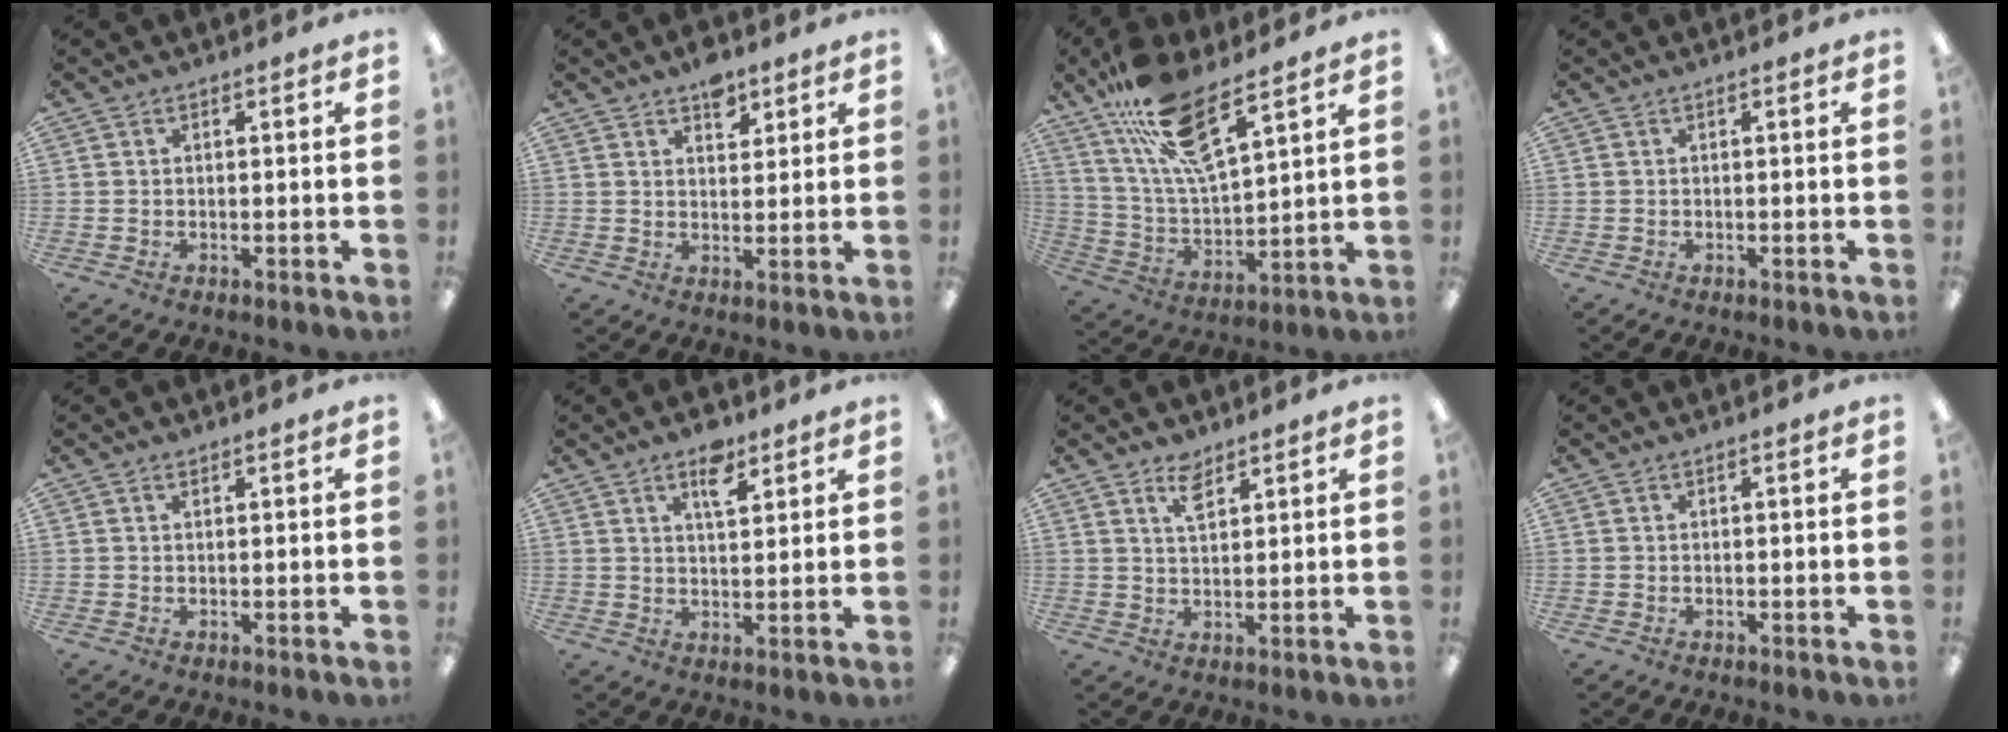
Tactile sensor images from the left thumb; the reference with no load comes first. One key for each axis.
{"total": 5.6, "fx": 3.9, "fy": 3.1, "fz": 2.5, "tx": -0.018, "ty": -0.018, "tz": 0.065}
{"total": 16.6, "fx": 11.5, "fy": 4.7, "fz": 10.9, "tx": -0.213, "ty": -0.055, "tz": 0.199}
{"total": 0.0}
{"total": 0.6, "fx": 0.4, "fy": 0.2, "fz": 0.3, "tx": -0.007, "ty": 0.001, "tz": 0.008}
{"total": 6.4, "fx": 4.1, "fy": 2.7, "fz": 4.1, "tx": -0.050, "ty": -0.019, "tz": 0.065}
{"total": 4.7, "fx": 3.3, "fy": 2.0, "fz": 2.6, "tx": -0.043, "ty": -0.008, "tz": 0.058}
{"total": 0.0}